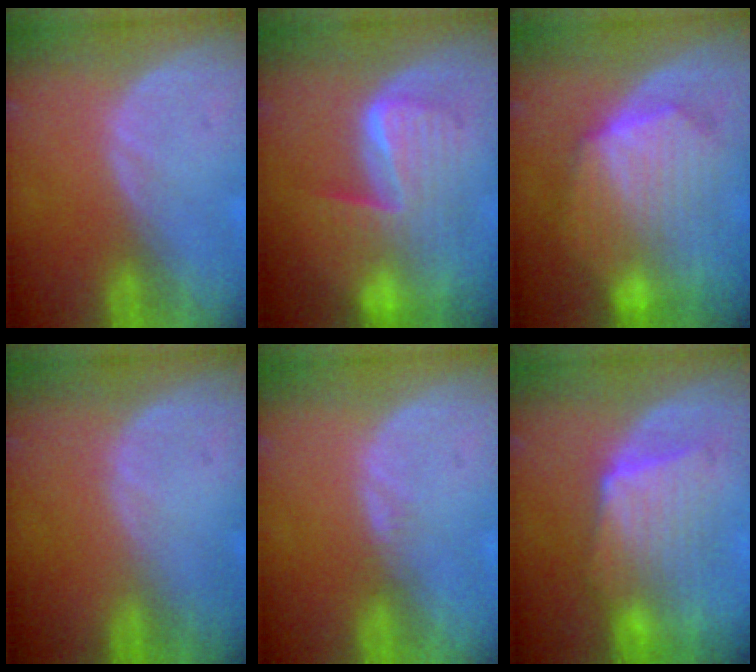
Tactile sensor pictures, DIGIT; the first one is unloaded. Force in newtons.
{"total": 9.0, "press": 9.0, "slide": 0.6}
{"total": 10.6, "press": 10.6, "slide": 0.8}
{"total": 0.0}
{"total": 0.8, "press": 0.8, "slide": 0.1}
{"total": 7.9, "press": 7.9, "slide": 0.9}